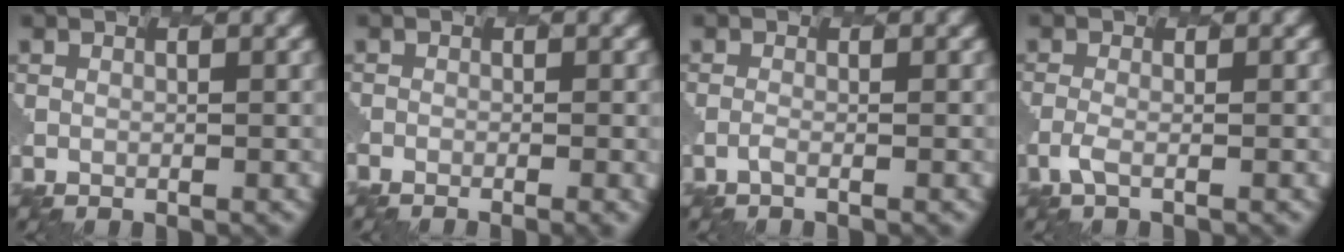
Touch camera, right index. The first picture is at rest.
{"total": 2.9, "force": [-2.0, 1.0, 1.9], "torque": [-0.012, 0.014, -0.029]}
{"total": 0.9, "force": [-0.9, 0.1, 0.2], "torque": [-0.007, 0.008, -0.024]}
{"total": 1.8, "force": [-1.2, 0.4, 1.2], "torque": [-0.032, 0.004, -0.034]}